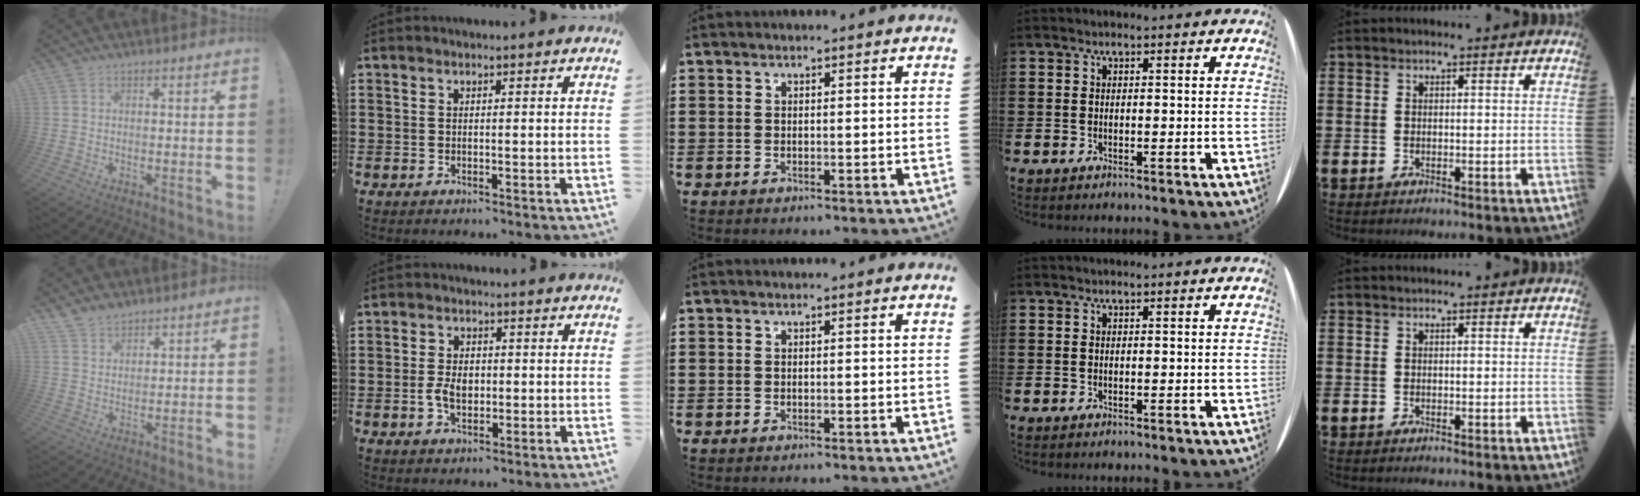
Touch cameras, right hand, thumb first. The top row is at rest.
{"thumb": {"total": 5.1, "force": [4.4, 2.3, 0.8], "torque": [-0.021, -0.026, 0.086]}, "index": {"total": 3.8, "force": [-0.5, 2.5, 2.9], "torque": [-0.063, 0.004, -0.012]}}